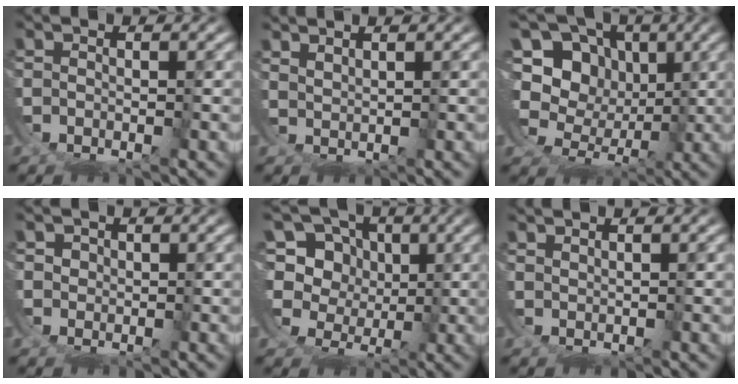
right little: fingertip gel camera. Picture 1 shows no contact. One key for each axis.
{"total": 2.0, "fx": 1.9, "fy": -0.1, "fz": 0.5, "tx": -0.007, "ty": 0.002, "tz": 0.039}
{"total": 14.5, "fx": 0.7, "fy": 11.5, "fz": 8.8, "tx": -0.165, "ty": -0.034, "tz": 0.013}
{"total": 0.8, "fx": 0.5, "fy": 0.4, "fz": 0.4, "tx": -0.012, "ty": -0.007, "tz": 0.017}
{"total": 13.1, "fx": 1.0, "fy": 11.0, "fz": 7.1, "tx": -0.154, "ty": -0.037, "tz": 0.015}
{"total": 1.6, "fx": 1.3, "fy": -0.9, "fz": 0.1, "tx": 0.011, "ty": 0.004, "tz": 0.030}